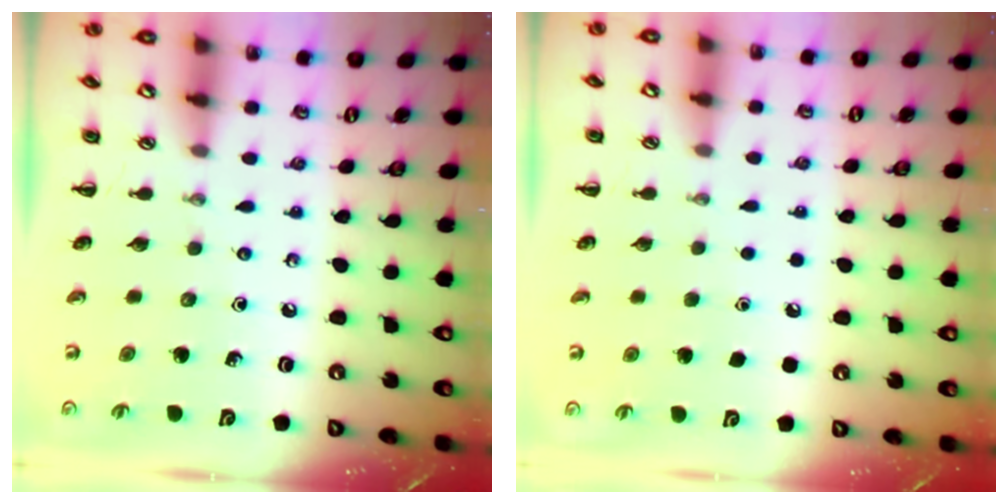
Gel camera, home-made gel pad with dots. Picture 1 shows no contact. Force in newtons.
{"total": 1.7, "press": 1.7, "slide": 0.1}